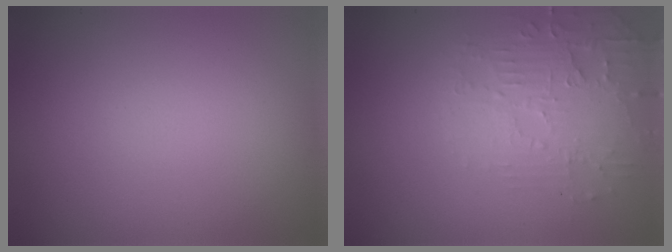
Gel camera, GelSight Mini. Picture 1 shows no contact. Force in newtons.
{"total": 3.7, "press": 3.6, "slide": 0.7}